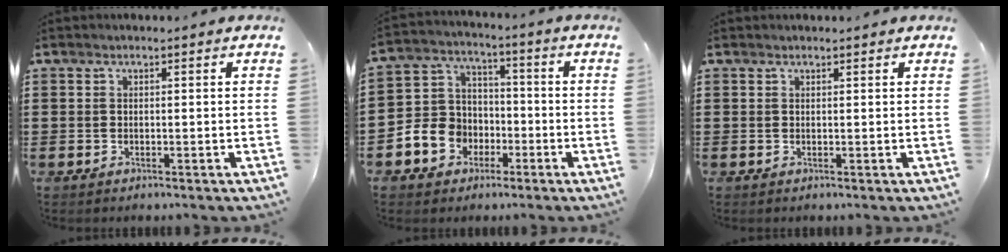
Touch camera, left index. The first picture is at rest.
{"total": 7.2, "force": [-2.8, 6.5, 1.6], "torque": [-0.071, 0.011, -0.058]}
{"total": 0.0}